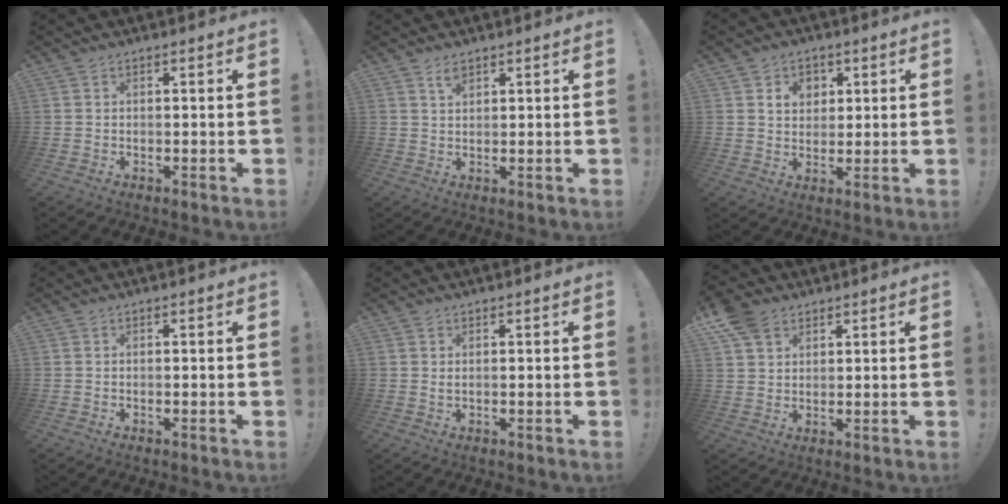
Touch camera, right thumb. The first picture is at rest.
{"total": 2.2, "force": [1.6, 0.9, 1.3], "torque": [-0.009, -0.009, 0.026]}
{"total": 6.4, "force": [2.7, 5.4, 2.1], "torque": [-0.022, -0.013, 0.048]}
{"total": 0.0}
{"total": 0.8, "force": [0.5, 0.2, 0.6], "torque": [-0.008, -0.002, 0.008]}
{"total": 8.0, "force": [5.2, 5.3, 3.2], "torque": [-0.060, -0.020, 0.105]}